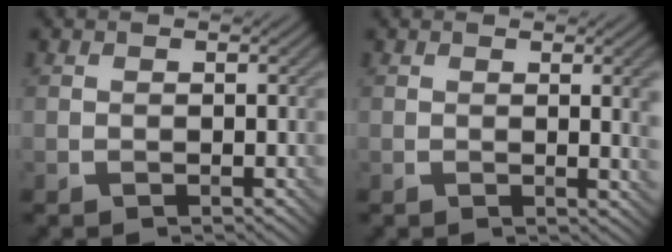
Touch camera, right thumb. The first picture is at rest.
{"total": 3.0, "force": [0.6, 0.5, 2.9], "torque": [-0.043, 0.002, 0.009]}